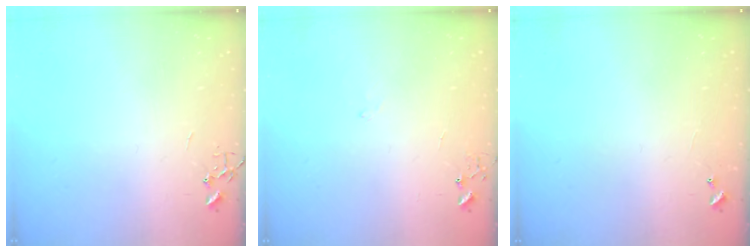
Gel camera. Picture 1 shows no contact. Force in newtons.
{"total": 5.8, "press": 5.8, "slide": 0.7}
{"total": 5.1, "press": 5.0, "slide": 0.3}